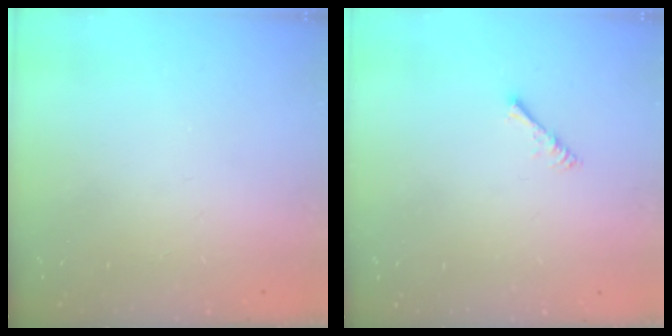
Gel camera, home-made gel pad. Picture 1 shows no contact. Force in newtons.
{"total": 2.2, "press": 2.1, "slide": 0.5}